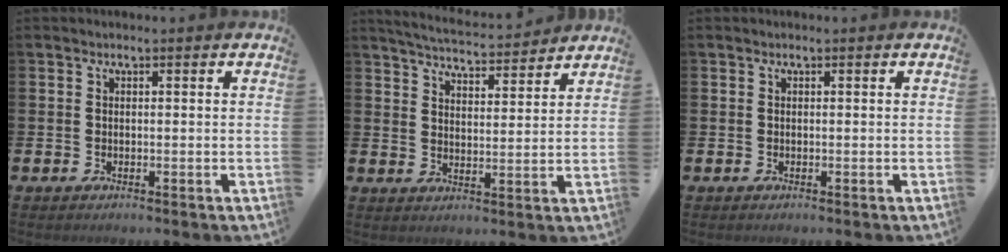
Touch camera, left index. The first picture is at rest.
{"total": 5.0, "force": [5.0, 0.3, 0.6], "torque": [-0.026, -0.037, 0.086]}
{"total": 0.0}